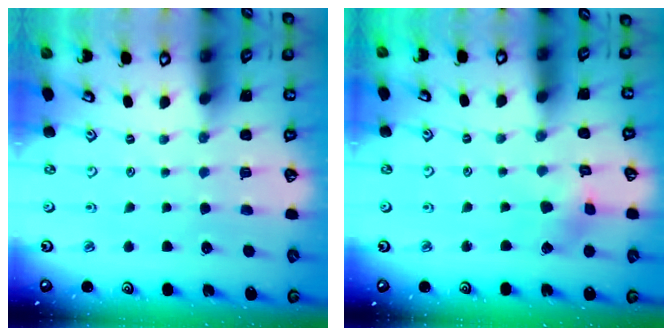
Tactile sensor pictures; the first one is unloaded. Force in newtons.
{"total": 2.8, "press": 2.8, "slide": 0.3}